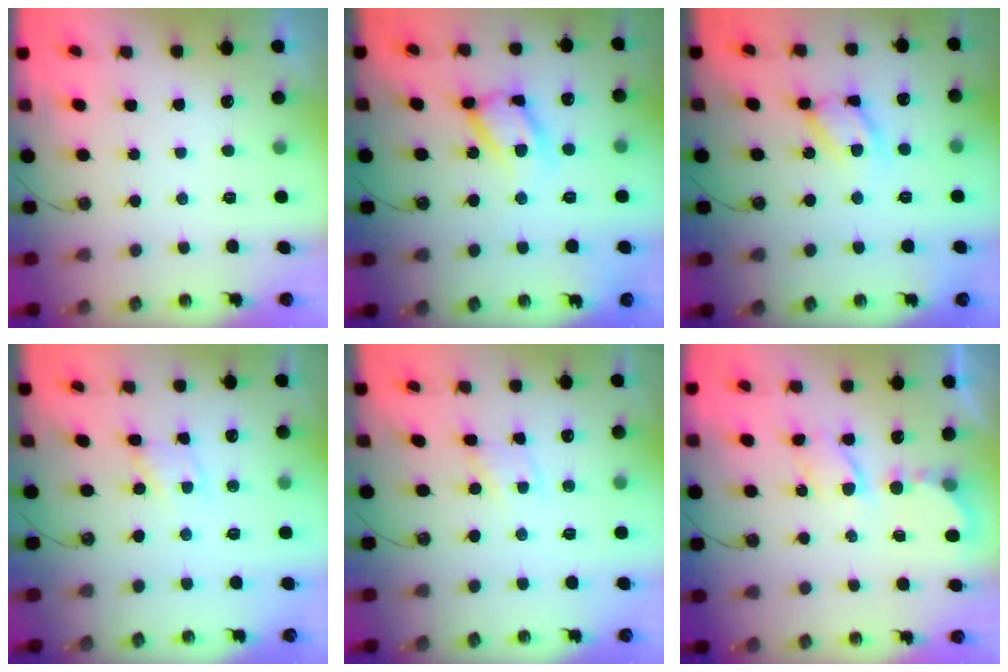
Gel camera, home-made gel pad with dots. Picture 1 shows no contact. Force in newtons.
{"total": 13.8, "press": 13.7, "slide": 1.3}
{"total": 12.8, "press": 12.8, "slide": 0.9}
{"total": 1.9, "press": 1.9, "slide": 0.2}
{"total": 2.8, "press": 2.8, "slide": 0.3}
{"total": 6.0, "press": 6.0, "slide": 0.2}